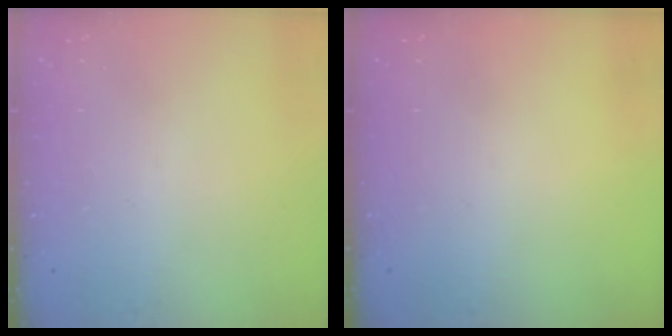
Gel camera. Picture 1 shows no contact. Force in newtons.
{"total": 0.0}